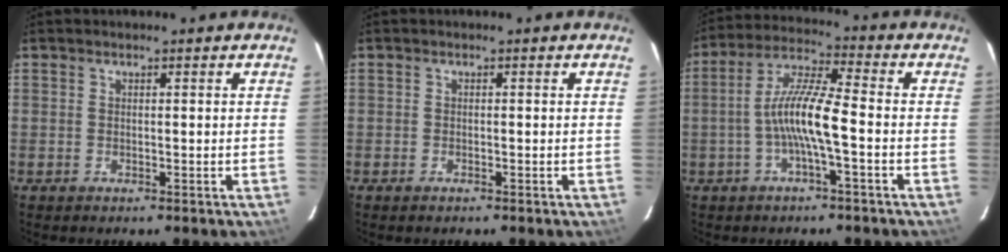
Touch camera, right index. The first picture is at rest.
{"total": 0.7, "force": [-0.6, 0.3, 0.3], "torque": [-0.006, -0.001, -0.013]}
{"total": 9.2, "force": [-2.4, 0.7, 8.9], "torque": [-0.186, 0.012, -0.048]}